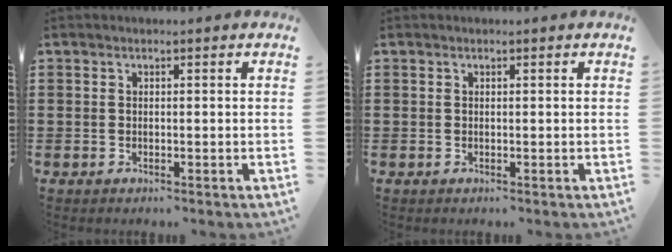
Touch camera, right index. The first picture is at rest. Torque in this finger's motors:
{"motor_torque": [0.13, 0.21, 0.00, 0.00]}